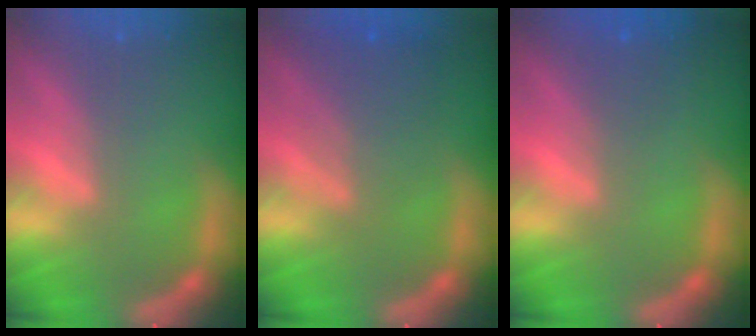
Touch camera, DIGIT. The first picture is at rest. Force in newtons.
{"total": 4.5}
{"total": 1.5}